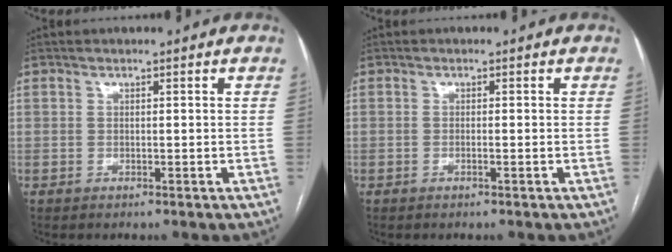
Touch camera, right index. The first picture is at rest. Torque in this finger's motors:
{"motor_torque": [-0.20, 0.10, -0.02, -0.01]}